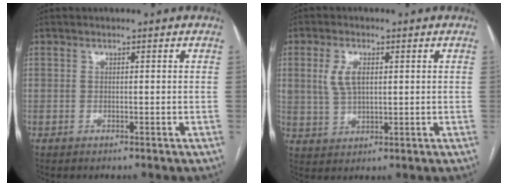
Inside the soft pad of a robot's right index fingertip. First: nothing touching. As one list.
[{"total": 5.2, "force": [1.4, 2.7, 4.2], "torque": [-0.093, 0.008, 0.033]}]